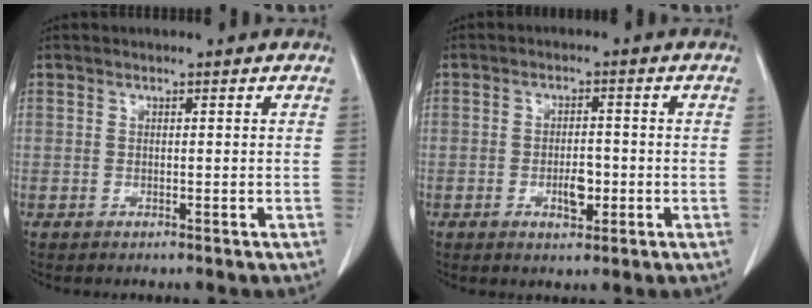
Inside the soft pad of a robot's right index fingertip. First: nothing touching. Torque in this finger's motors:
{"motor_torque": [0.15, 0.03, 0.05, 0.04]}